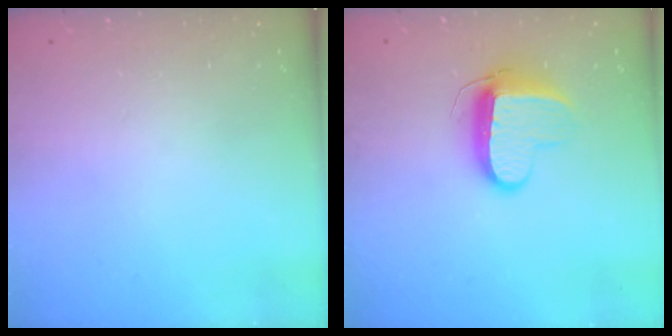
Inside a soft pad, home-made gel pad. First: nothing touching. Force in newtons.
{"total": 10.3, "press": 10.3, "slide": 1.0}